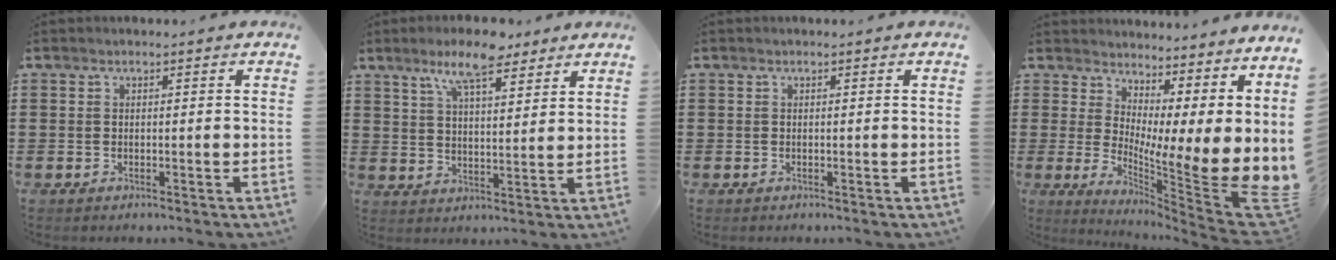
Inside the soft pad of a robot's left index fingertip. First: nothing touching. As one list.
[{"total": 8.5, "force": [6.5, 2.2, 5.0], "torque": [-0.097, -0.011, 0.114]}, {"total": 0.0}, {"total": 7.1, "force": [0.6, 4.0, 5.8], "torque": [-0.085, -0.059, 0.011]}]